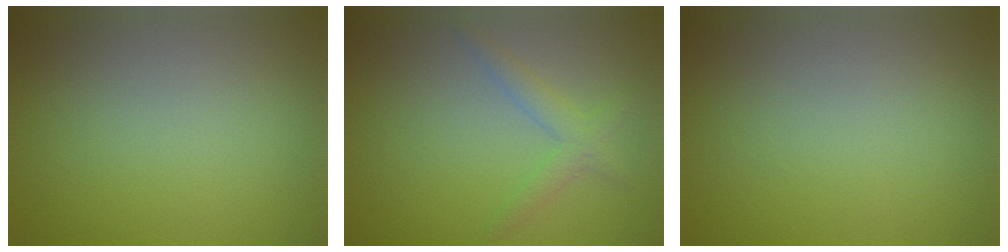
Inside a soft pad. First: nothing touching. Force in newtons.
{"total": 2.2, "press": 2.2, "slide": 0.1}
{"total": 0.0}